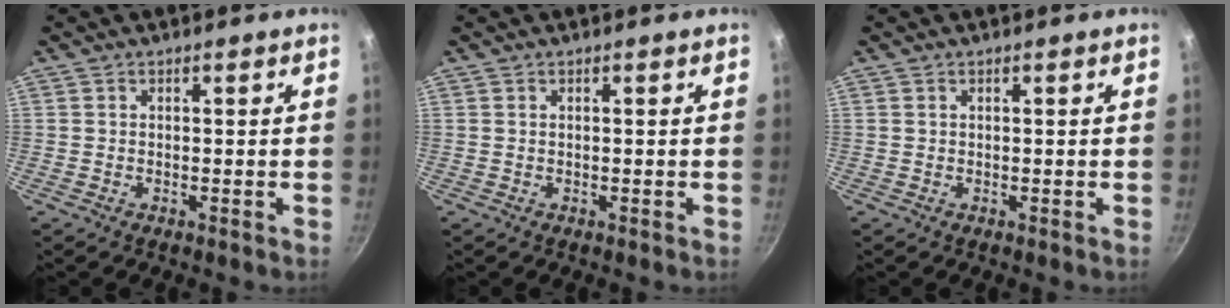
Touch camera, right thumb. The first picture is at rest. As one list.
[{"total": 0.0}, {"total": 0.0}]